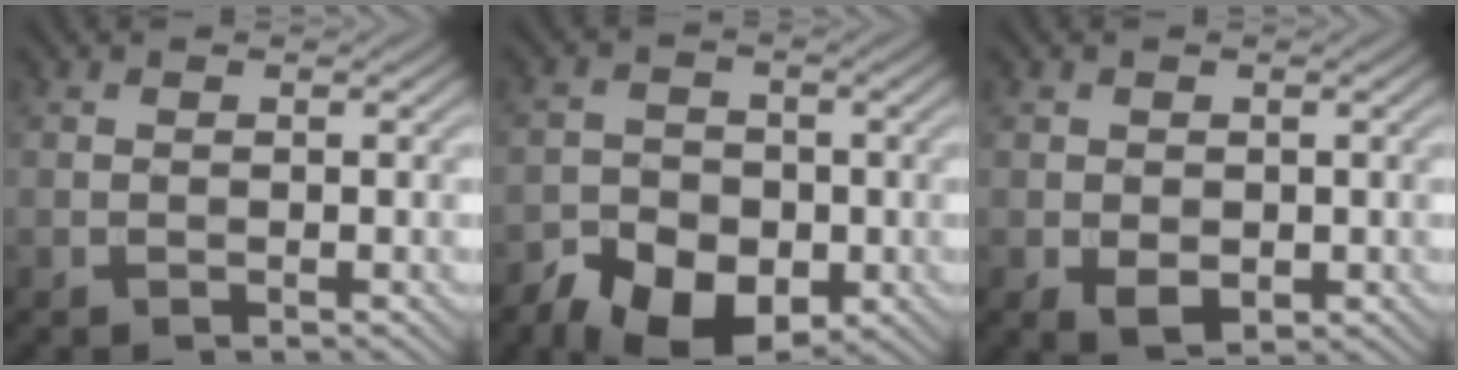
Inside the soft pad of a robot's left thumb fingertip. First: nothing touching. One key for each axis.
{"total": 9.2, "fx": -5.6, "fy": 6.2, "fz": 3.9, "tx": -0.054, "ty": -0.018, "tz": -0.101}
{"total": 2.9, "fx": -0.7, "fy": 2.2, "fz": 1.8, "tx": -0.038, "ty": -0.012, "tz": -0.011}